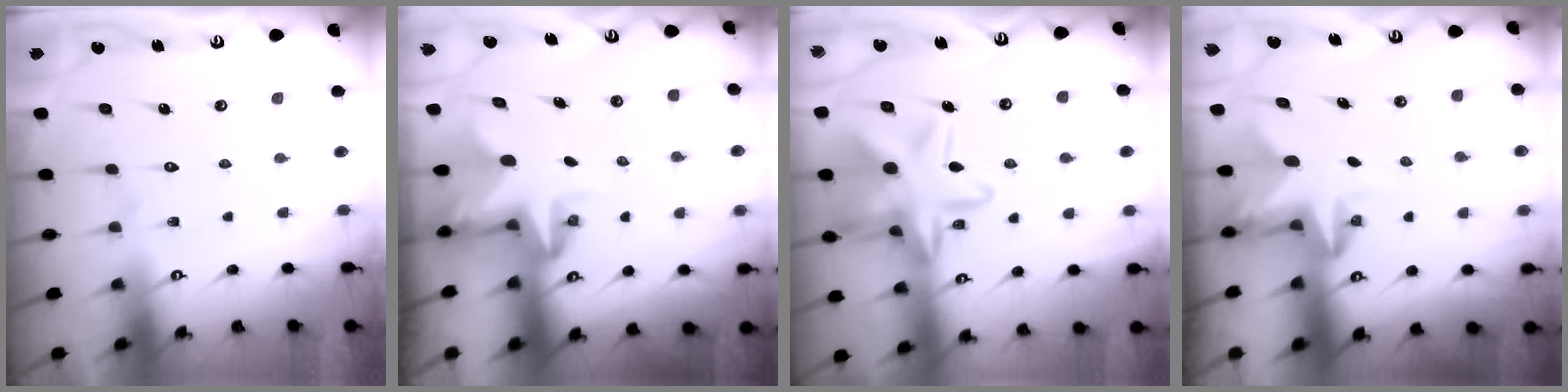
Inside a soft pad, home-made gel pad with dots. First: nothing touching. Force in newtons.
{"total": 4.0, "press": 4.0, "slide": 0.0}
{"total": 18.8, "press": 18.7, "slide": 1.5}
{"total": 2.7, "press": 2.6, "slide": 0.5}